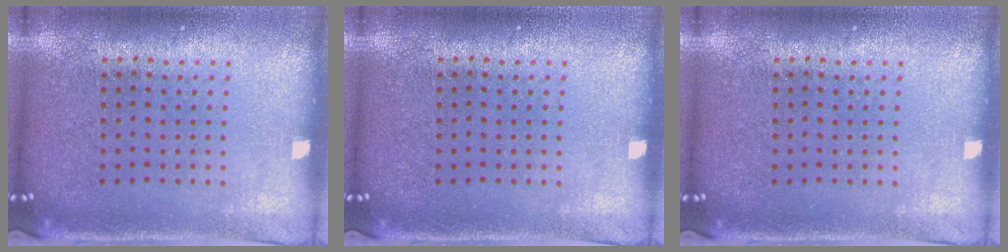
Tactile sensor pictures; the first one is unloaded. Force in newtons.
{"total": 0.0}
{"total": 0.0}